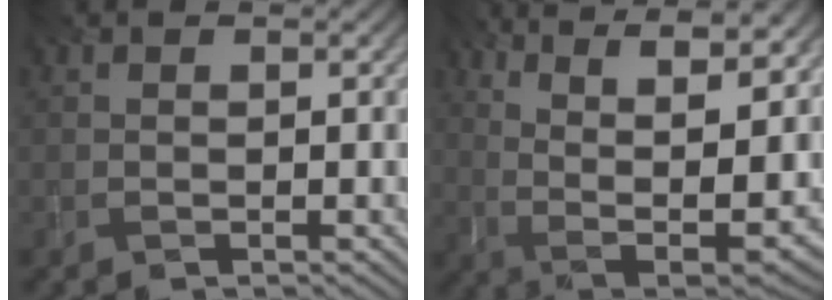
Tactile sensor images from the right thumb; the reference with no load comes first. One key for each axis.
{"total": 15.5, "fx": 5.6, "fy": 6.4, "fz": 12.9, "tx": -0.219, "ty": 0.026, "tz": 0.101}